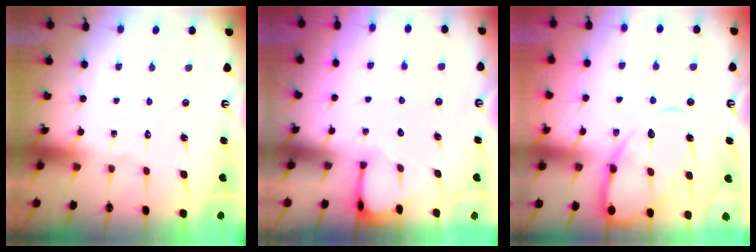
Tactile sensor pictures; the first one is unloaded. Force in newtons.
{"total": 1.8, "press": 1.8, "slide": 0.2}
{"total": 13.3, "press": 13.2, "slide": 1.2}